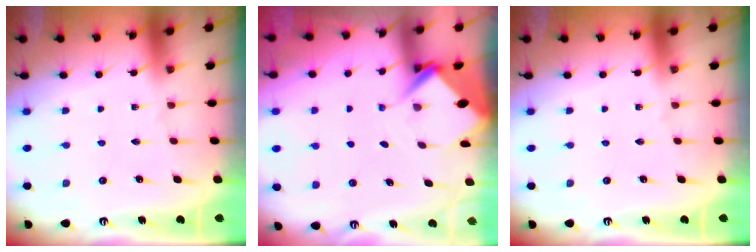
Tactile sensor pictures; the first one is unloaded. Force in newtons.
{"total": 4.7, "press": 4.7, "slide": 0.3}
{"total": 0.0}